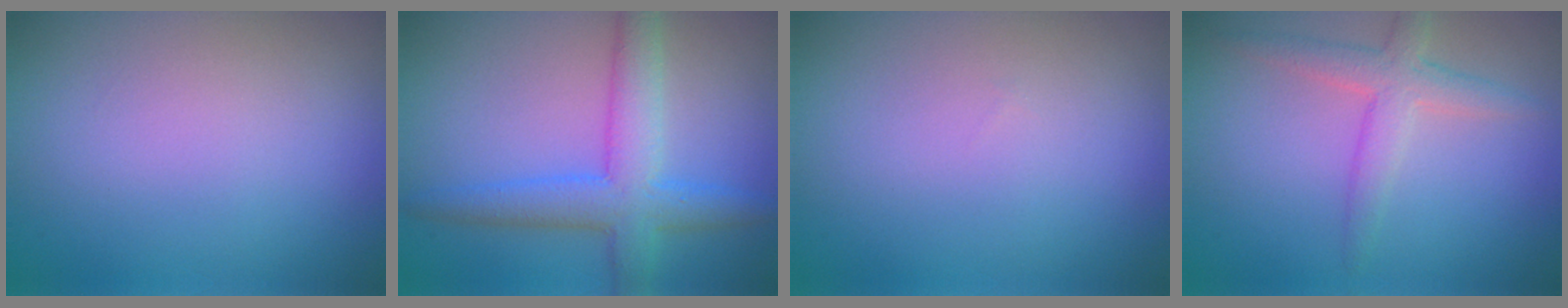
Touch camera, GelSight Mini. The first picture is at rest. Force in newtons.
{"total": 5.6, "press": 5.6, "slide": 0.0}
{"total": 0.0}
{"total": 3.2, "press": 3.2, "slide": 0.2}